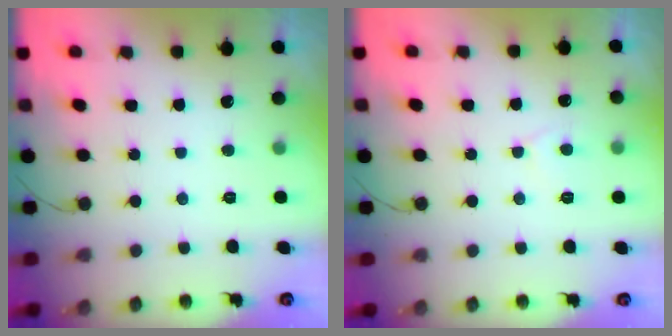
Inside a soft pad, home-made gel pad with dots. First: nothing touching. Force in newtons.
{"total": 3.4, "press": 3.3, "slide": 0.4}